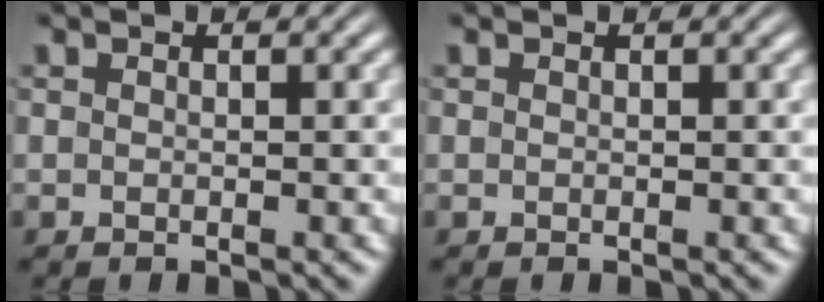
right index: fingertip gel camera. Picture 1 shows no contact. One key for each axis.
{"total": 0.0}